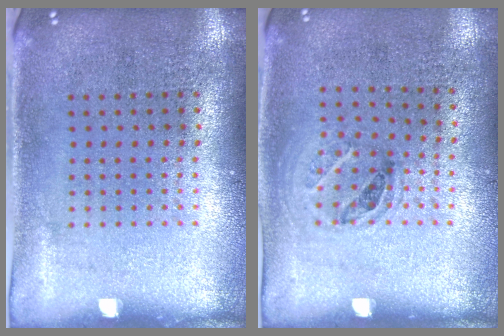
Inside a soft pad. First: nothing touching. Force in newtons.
{"total": 1.0, "press": 0.7, "slide": 0.7}